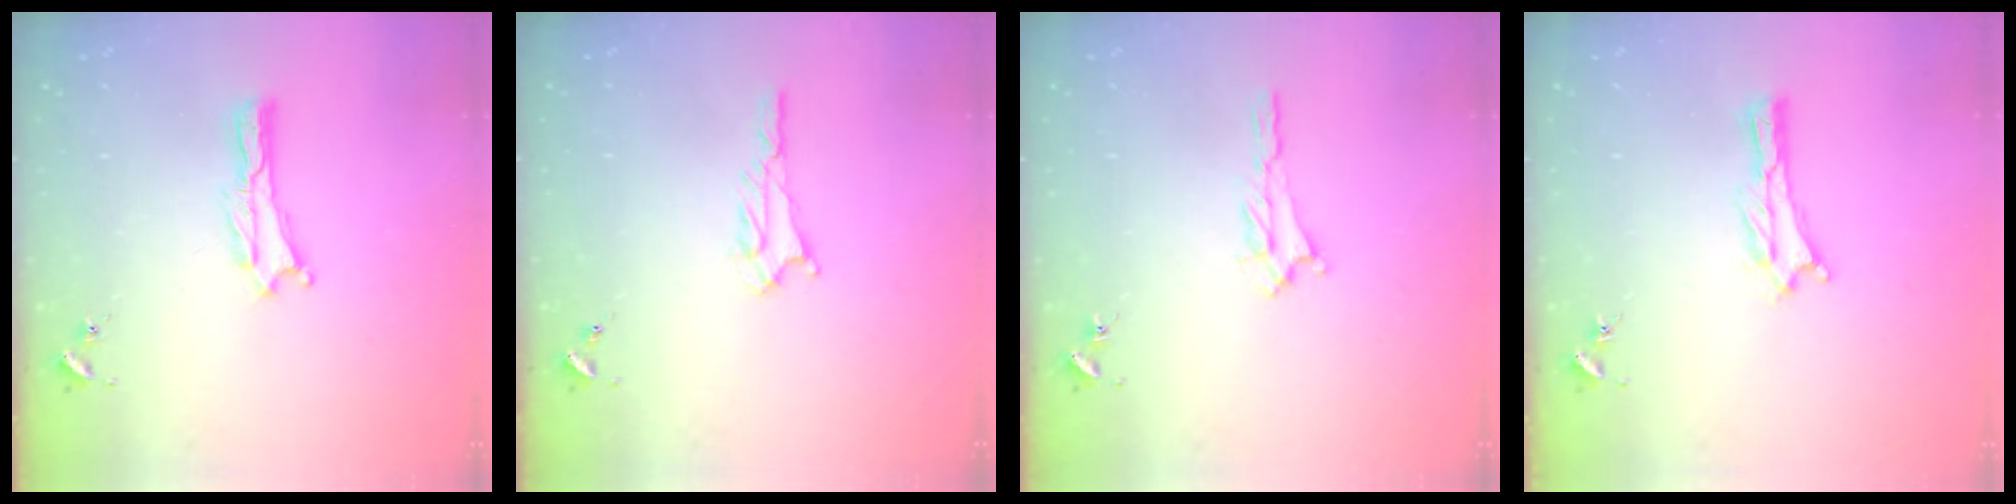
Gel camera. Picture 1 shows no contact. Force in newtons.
{"total": 1.6, "press": 1.6, "slide": 0.1}
{"total": 1.2, "press": 1.1, "slide": 0.5}
{"total": 0.0}